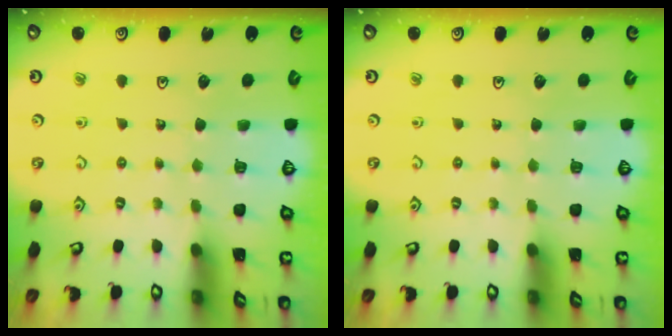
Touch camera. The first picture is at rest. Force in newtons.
{"total": 0.0}